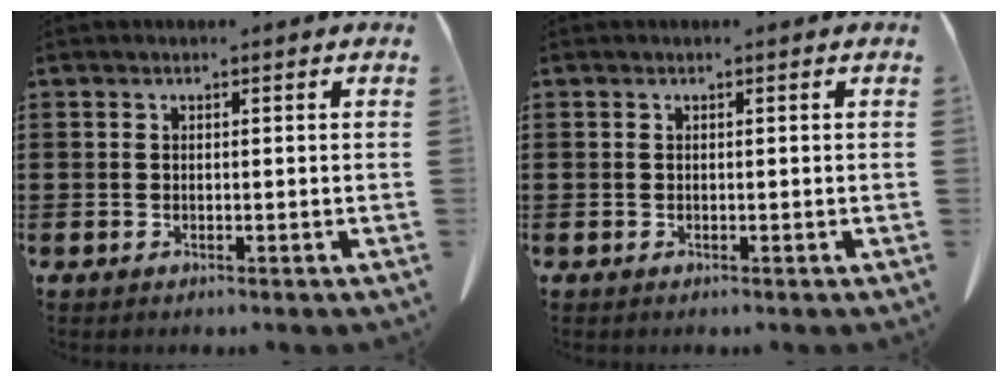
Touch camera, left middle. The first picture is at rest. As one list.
[{"total": 0.0}]